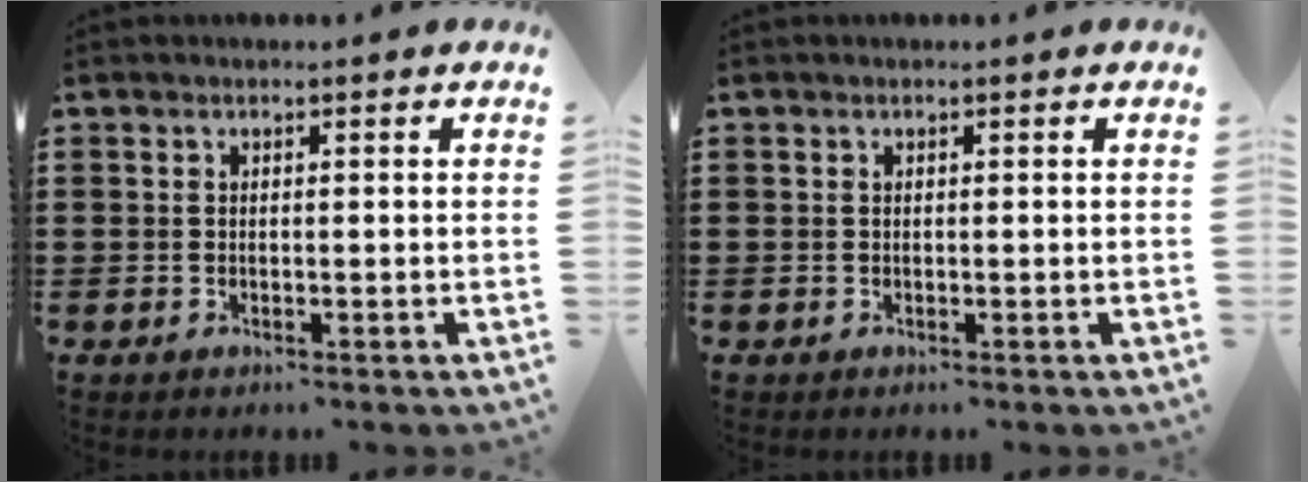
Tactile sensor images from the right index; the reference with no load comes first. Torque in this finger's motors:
{"motor_torque": [0.08, -0.04, 0.01, 0.01]}